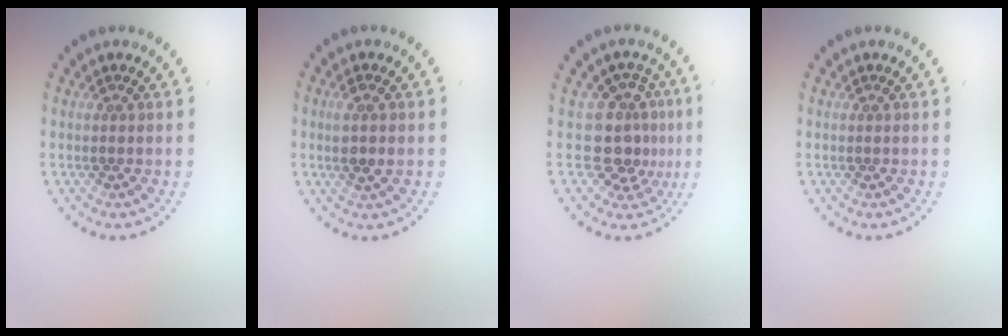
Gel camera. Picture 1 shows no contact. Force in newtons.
{"total": 2.0, "press": 1.9, "slide": 0.5}
{"total": 3.8, "press": 2.8, "slide": 2.5}
{"total": 0.0}